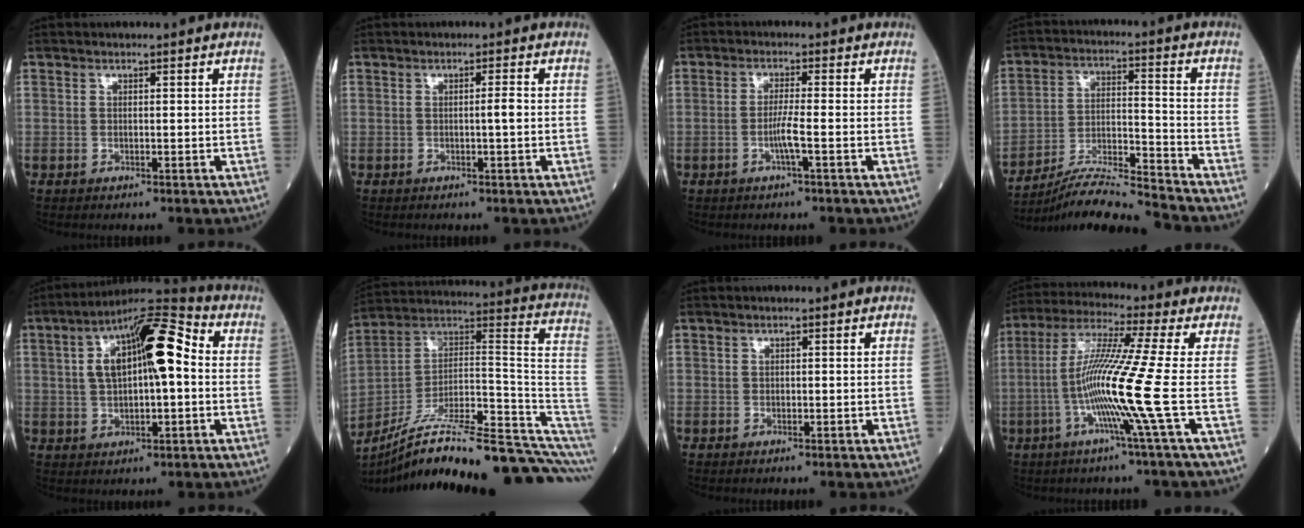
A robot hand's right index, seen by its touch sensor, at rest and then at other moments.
{"total": 1.3, "force": [-0.1, -0.1, 1.2], "torque": [-0.022, 0.001, 0.001]}
{"total": 2.7, "force": [-1.0, -0.5, 2.5], "torque": [-0.052, -0.002, -0.020]}
{"total": 11.8, "force": [-11.2, -1.8, 3.2], "torque": [-0.055, 0.006, -0.204]}
{"total": 13.7, "force": [2.2, 4.1, 12.9], "torque": [-0.224, 0.041, 0.031]}
{"total": 26.3, "force": [-20.4, 2.0, 16.5], "torque": [-0.171, 0.044, -0.316]}
{"total": 0.0}
{"total": 12.2, "force": [-3.0, -2.9, 11.5], "torque": [-0.224, -0.010, -0.065]}